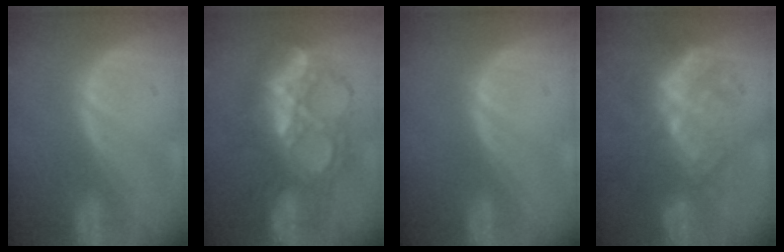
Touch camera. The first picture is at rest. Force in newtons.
{"total": 9.1, "press": 9.1, "slide": 0.6}
{"total": 0.0}
{"total": 9.6, "press": 8.6, "slide": 4.4}